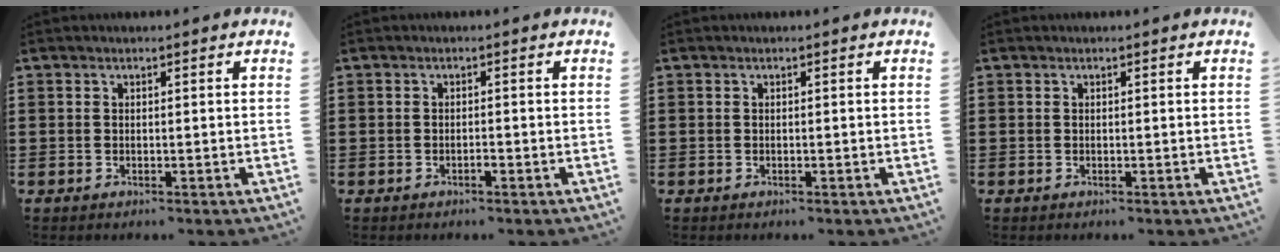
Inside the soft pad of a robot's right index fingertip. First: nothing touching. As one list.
[{"total": 0.9, "force": [-0.7, 0.2, 0.6], "torque": [-0.015, -0.004, -0.012]}, {"total": 0.0}, {"total": 0.0}]